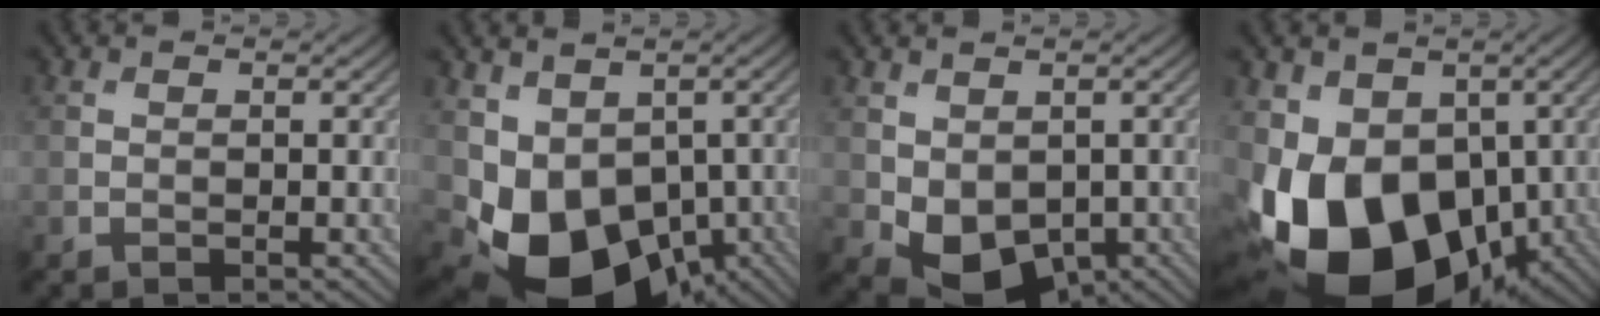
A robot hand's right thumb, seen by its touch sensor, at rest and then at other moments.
{"total": 11.5, "force": [-1.7, 8.8, 7.2], "torque": [-0.134, -0.045, -0.017]}
{"total": 6.1, "force": [-0.9, 4.5, 4.0], "torque": [-0.090, -0.026, -0.008]}
{"total": 17.6, "force": [-4.3, 12.3, 11.8], "torque": [-0.226, -0.025, -0.068]}